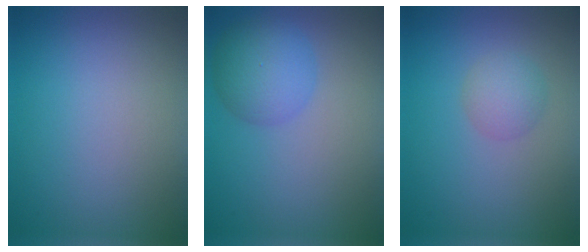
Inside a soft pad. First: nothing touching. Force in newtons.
{"total": 4.4, "press": 4.4, "slide": 0.2}
{"total": 2.2, "press": 2.2, "slide": 0.1}